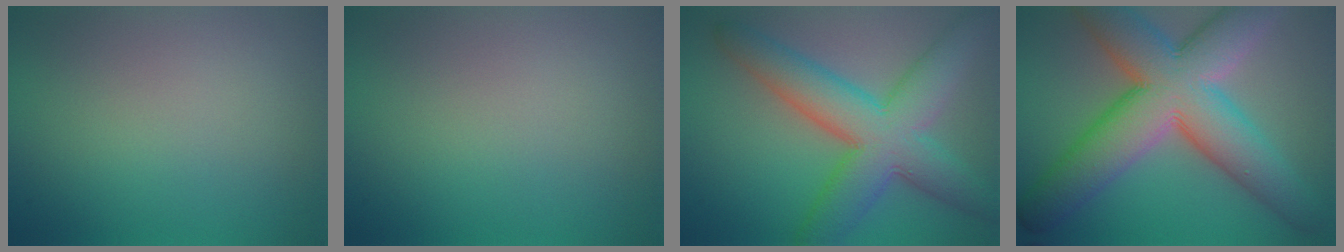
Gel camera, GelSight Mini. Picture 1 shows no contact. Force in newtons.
{"total": 0.0}
{"total": 9.4, "press": 9.3, "slide": 0.5}
{"total": 13.4, "press": 13.3, "slide": 0.8}